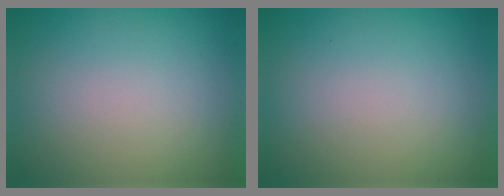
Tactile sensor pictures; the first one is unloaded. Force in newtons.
{"total": 0.0}